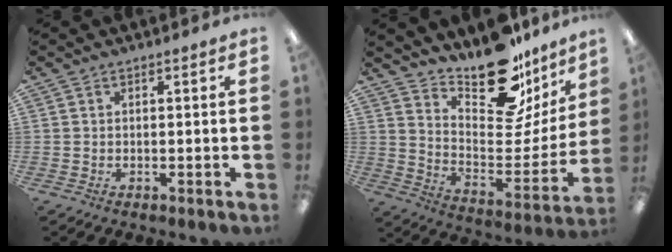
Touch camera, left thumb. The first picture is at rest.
{"total": 20.1, "force": [17.3, 6.6, 7.8], "torque": [-0.102, -0.140, 0.293]}